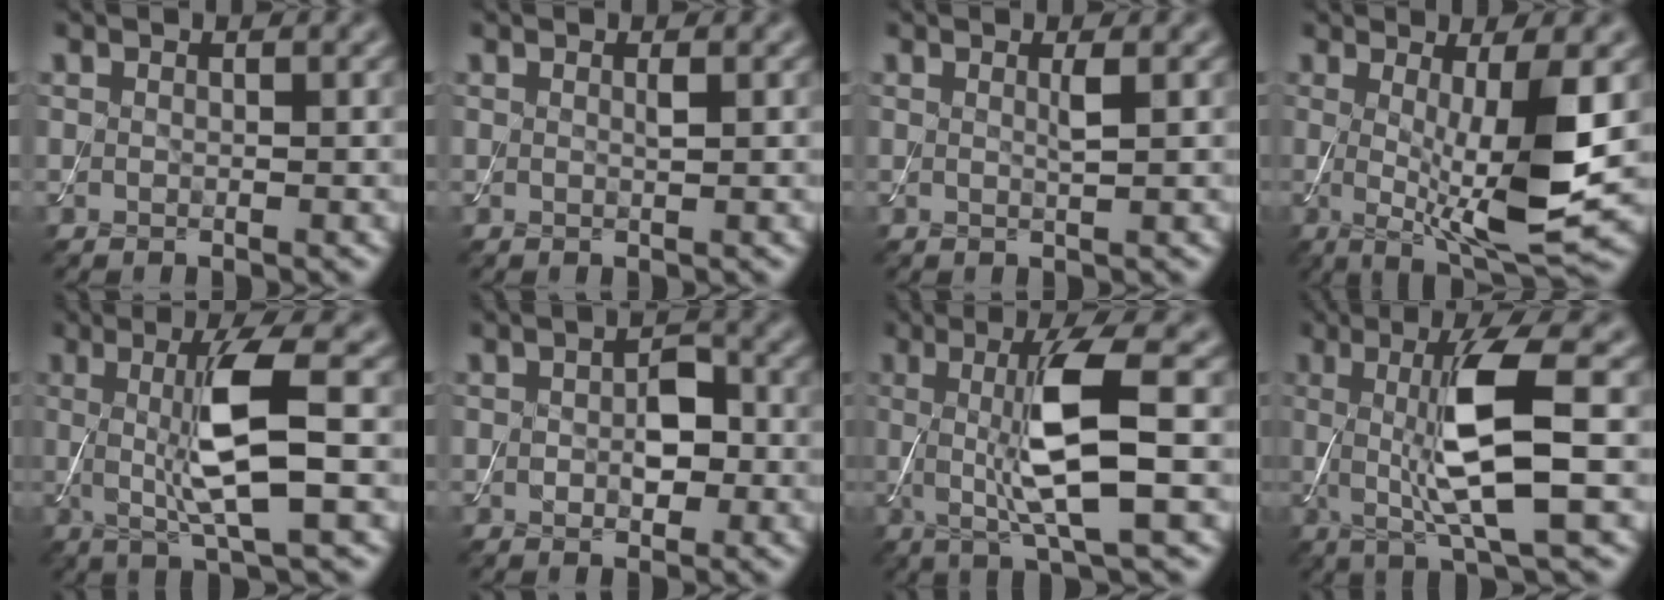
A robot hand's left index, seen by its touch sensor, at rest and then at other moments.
{"total": 0.5, "force": [0.2, 0.0, 0.5], "torque": [-0.008, 0.001, 0.002]}
{"total": 1.1, "force": [0.4, 0.1, 1.0], "torque": [-0.016, -0.001, 0.003]}
{"total": 8.6, "force": [-0.2, 1.8, 8.5], "torque": [-0.132, -0.023, 0.005]}
{"total": 6.9, "force": [0.4, 1.2, 6.8], "torque": [-0.126, -0.004, 0.008]}
{"total": 3.3, "force": [-0.3, 2.0, 2.6], "torque": [-0.043, -0.001, -0.007]}
{"total": 7.4, "force": [0.3, 1.3, 7.3], "torque": [-0.127, -0.005, 0.008]}
{"total": 7.9, "force": [0.4, 1.5, 7.8], "torque": [-0.132, -0.006, 0.009]}